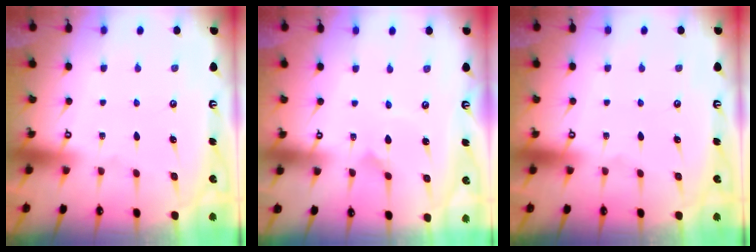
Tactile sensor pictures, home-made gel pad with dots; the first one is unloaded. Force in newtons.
{"total": 2.0, "press": 2.0, "slide": 0.2}
{"total": 0.0}